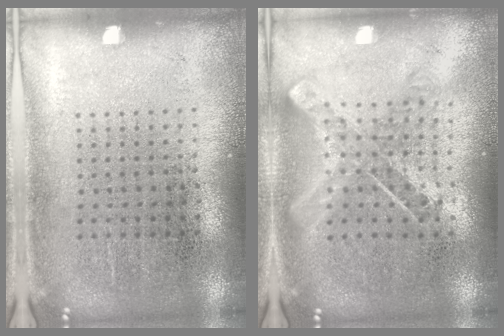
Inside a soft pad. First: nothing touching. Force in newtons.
{"total": 0.9, "press": 0.9, "slide": 0.2}